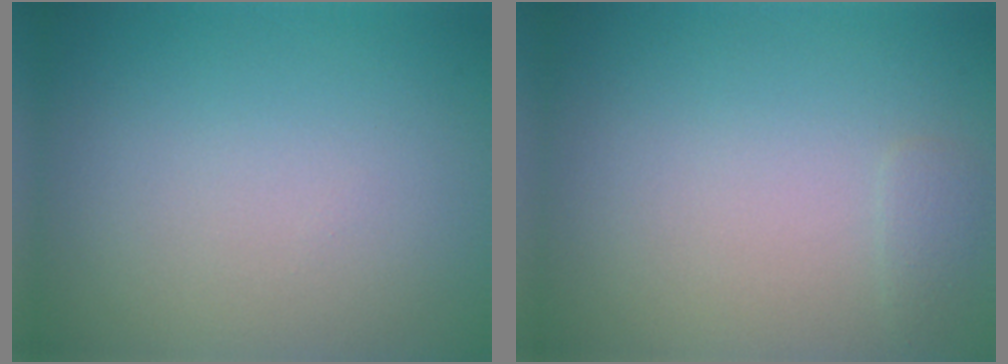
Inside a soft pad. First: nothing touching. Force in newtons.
{"total": 0.8, "press": 0.8, "slide": 0.1}